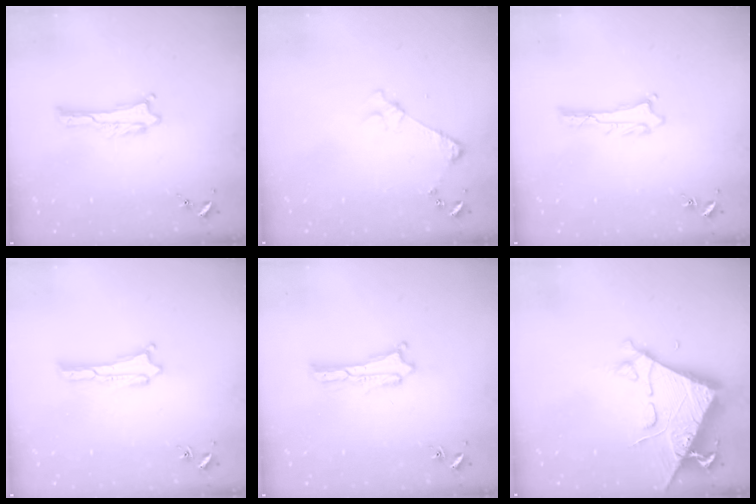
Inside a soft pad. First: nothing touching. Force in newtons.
{"total": 3.2, "press": 3.2, "slide": 0.3}
{"total": 0.8, "press": 0.7, "slide": 0.1}
{"total": 0.0}
{"total": 0.9, "press": 0.9, "slide": 0.2}
{"total": 8.5, "press": 8.4, "slide": 0.9}